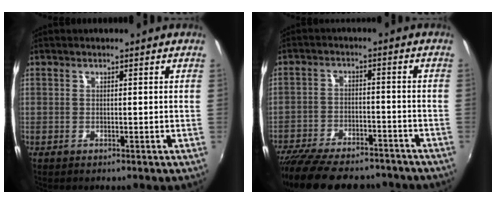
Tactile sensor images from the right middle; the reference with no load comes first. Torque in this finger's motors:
{"motor_torque": [1.12, -1.01, 0.69, 0.21]}